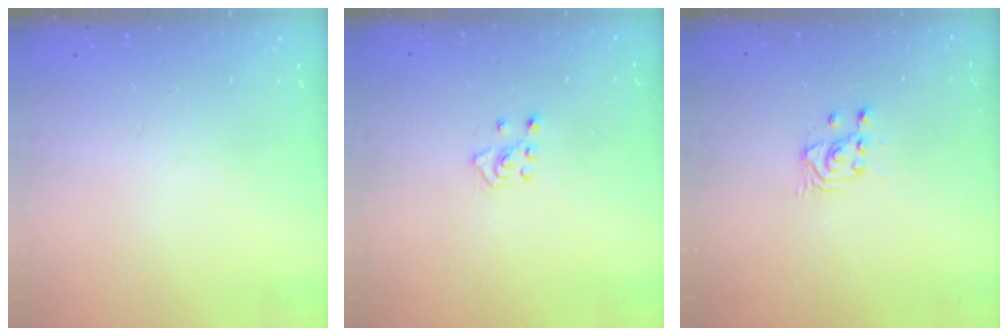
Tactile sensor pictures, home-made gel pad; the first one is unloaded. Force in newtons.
{"total": 4.1, "press": 4.1, "slide": 0.5}
{"total": 2.7, "press": 2.7, "slide": 0.2}